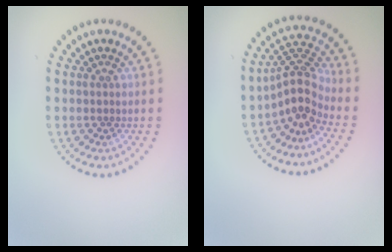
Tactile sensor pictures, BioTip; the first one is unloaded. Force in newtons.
{"total": 3.9, "press": 2.8, "slide": 2.7}